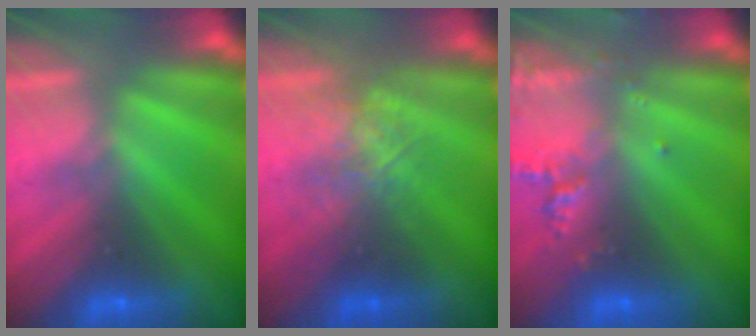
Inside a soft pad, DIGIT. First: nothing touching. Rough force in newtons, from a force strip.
{"total": 2.6}
{"total": 2.4}